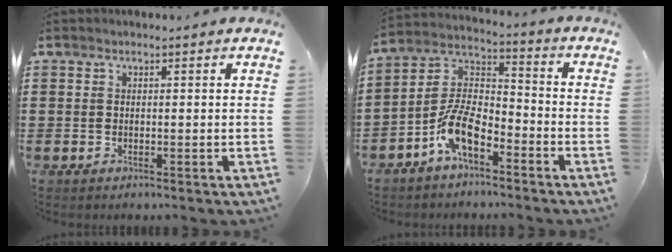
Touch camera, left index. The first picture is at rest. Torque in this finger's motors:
{"motor_torque": [1.47, 0.67, 0.45, 0.18]}